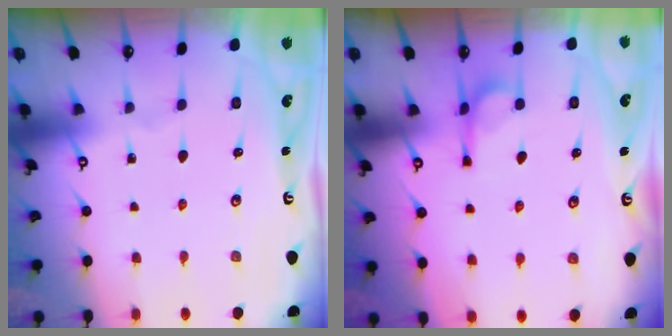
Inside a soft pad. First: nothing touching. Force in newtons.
{"total": 5.1, "press": 5.0, "slide": 0.9}